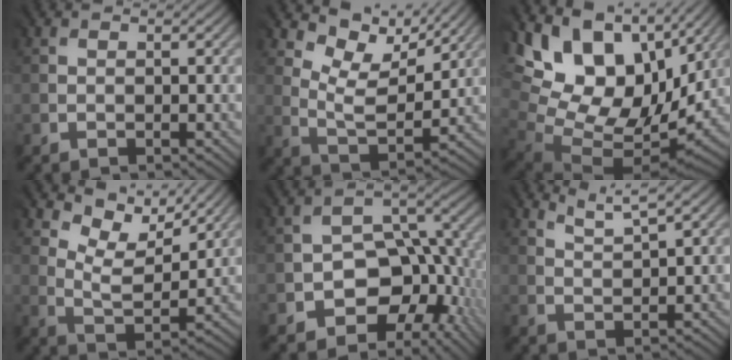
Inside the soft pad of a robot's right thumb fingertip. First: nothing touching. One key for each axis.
{"total": 7.1, "fx": 5.3, "fy": 2.5, "fz": 4.0, "tx": -0.085, "ty": -0.008, "tz": 0.105}
{"total": 15.7, "fx": 6.9, "fy": 8.9, "fz": 10.9, "tx": -0.219, "ty": 0.010, "tz": 0.142}
{"total": 6.5, "fx": 5.2, "fy": 2.1, "fz": 3.4, "tx": -0.074, "ty": -0.006, "tz": 0.101}
{"total": 9.2, "fx": -3.9, "fy": 6.2, "fz": 5.5, "tx": -0.070, "ty": -0.007, "tz": -0.073}
{"total": 3.2, "fx": 2.9, "fy": -0.2, "fz": 1.5, "tx": -0.034, "ty": 0.004, "tz": 0.066}